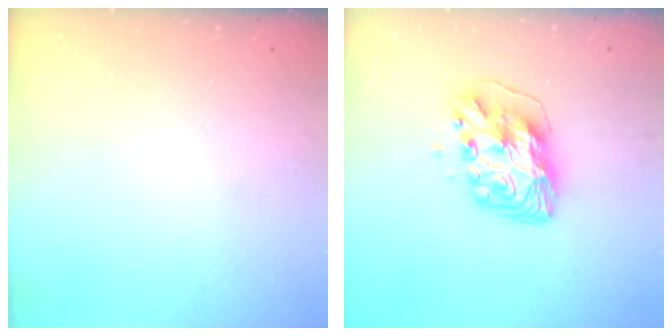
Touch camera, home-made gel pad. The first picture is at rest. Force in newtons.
{"total": 11.3, "press": 11.3, "slide": 1.1}